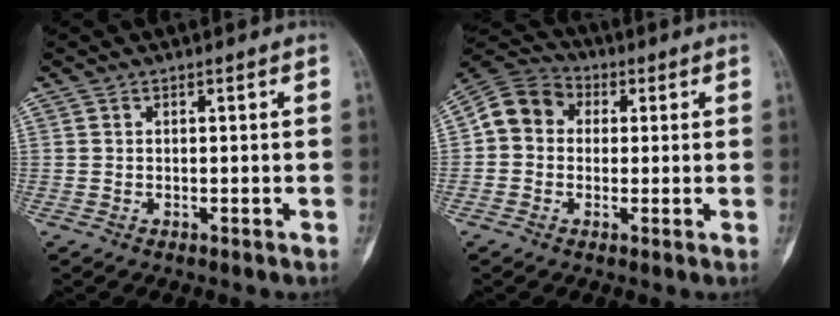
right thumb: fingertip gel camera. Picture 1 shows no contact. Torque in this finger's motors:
{"motor_torque": [0.71, 0.60, 0.66, 0.06, -0.03]}